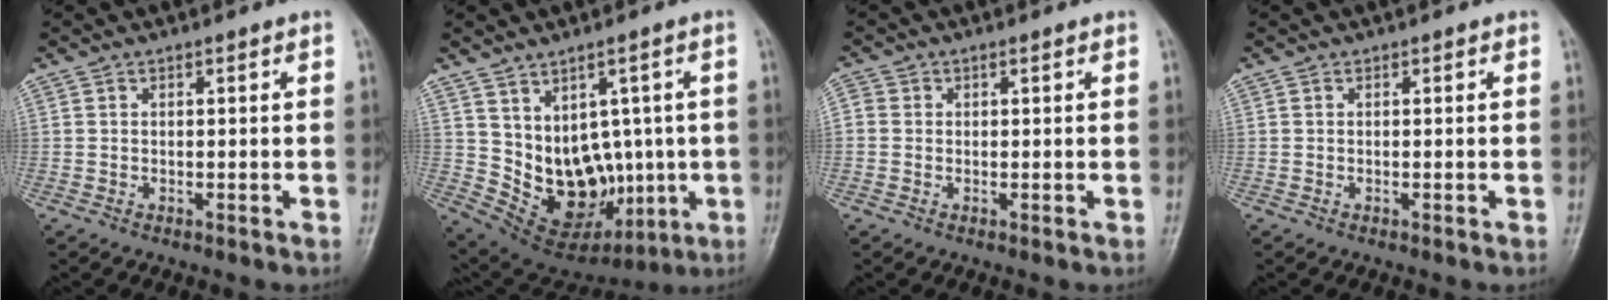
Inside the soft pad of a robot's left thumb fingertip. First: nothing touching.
{"total": 14.1, "force": [-0.2, 10.5, 9.4], "torque": [-0.101, -0.001, 0.039]}
{"total": 2.4, "force": [0.2, 2.0, 1.3], "torque": [-0.022, 0.008, 0.003]}
{"total": 0.0}